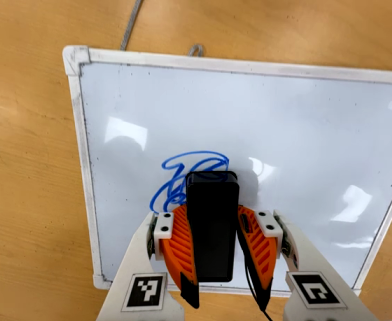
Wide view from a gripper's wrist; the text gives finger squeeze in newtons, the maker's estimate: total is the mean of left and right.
{"total": 10.2, "left": 9.8, "right": 10.6}